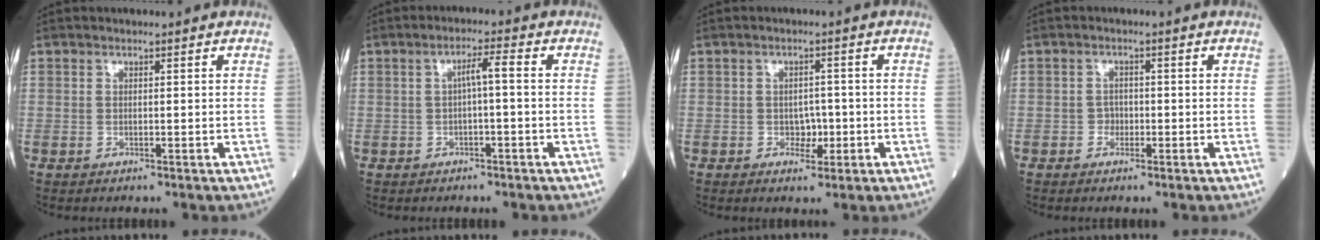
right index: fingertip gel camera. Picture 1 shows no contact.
{"total": 2.9, "force": [-0.1, 0.2, 2.9], "torque": [-0.046, 0.010, -0.001]}
{"total": 2.9, "force": [-0.7, 1.9, 2.0], "torque": [-0.021, 0.005, -0.007]}
{"total": 1.5, "force": [-0.7, 1.3, 0.4], "torque": [0.002, 0.008, -0.013]}